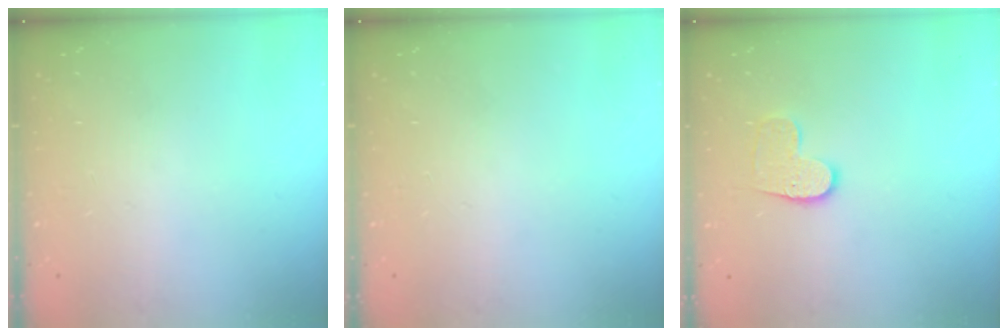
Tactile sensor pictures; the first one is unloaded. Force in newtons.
{"total": 0.0}
{"total": 9.2, "press": 9.2, "slide": 0.3}